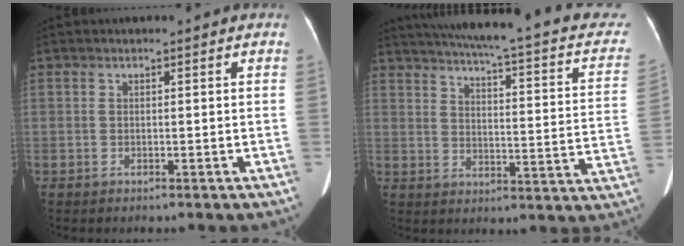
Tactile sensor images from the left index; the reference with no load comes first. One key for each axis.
{"total": 24.5, "fx": 19.5, "fy": 4.3, "fz": 14.3, "tx": -0.204, "ty": -0.010, "tz": 0.225}